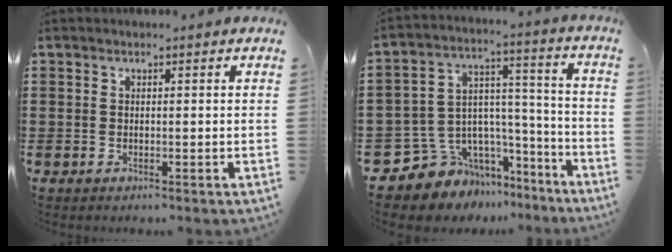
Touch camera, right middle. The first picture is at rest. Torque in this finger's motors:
{"motor_torque": [2.14, 0.00, 0.12, 0.02]}